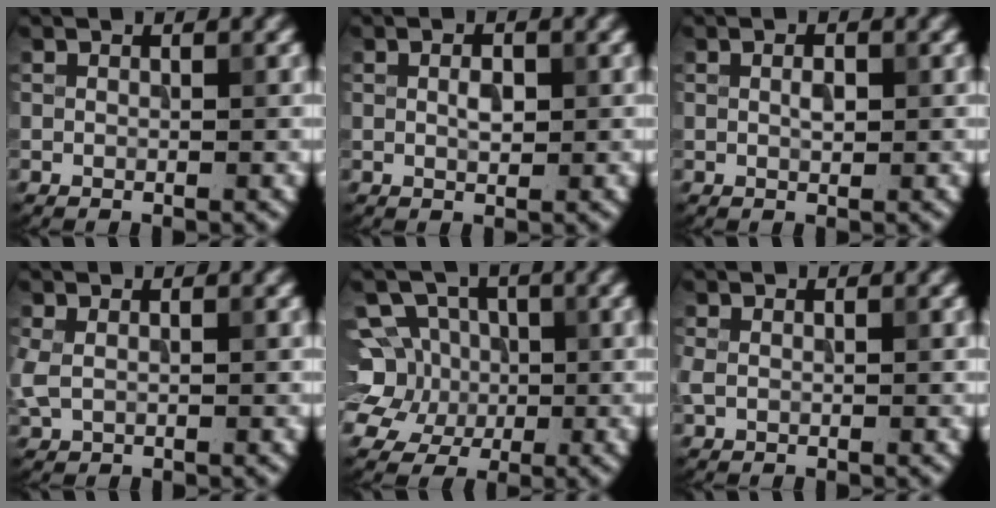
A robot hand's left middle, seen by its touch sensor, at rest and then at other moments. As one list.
[{"total": 1.4, "force": [0.2, 0.7, 1.2], "torque": [-0.025, 0.001, 0.004]}, {"total": 1.0, "force": [0.2, 0.5, 0.9], "torque": [-0.019, 0.001, 0.003]}, {"total": 1.6, "force": [0.2, 1.0, 1.2], "torque": [-0.033, 0.002, 0.004]}, {"total": 8.4, "force": [1.5, 7.3, 4.0], "torque": [-0.067, 0.035, -0.012]}, {"total": 0.8, "force": [0.1, 0.5, 0.7], "torque": [-0.019, 0.000, 0.000]}]